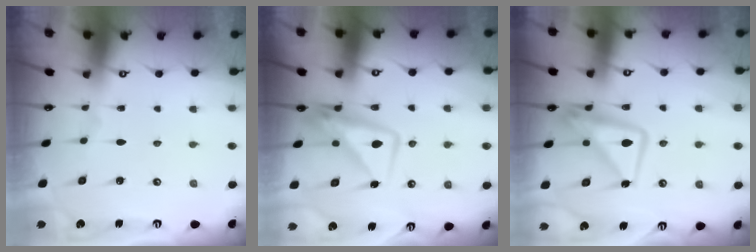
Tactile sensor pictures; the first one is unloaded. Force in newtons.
{"total": 8.8, "press": 8.7, "slide": 0.9}
{"total": 12.7, "press": 12.6, "slide": 1.5}